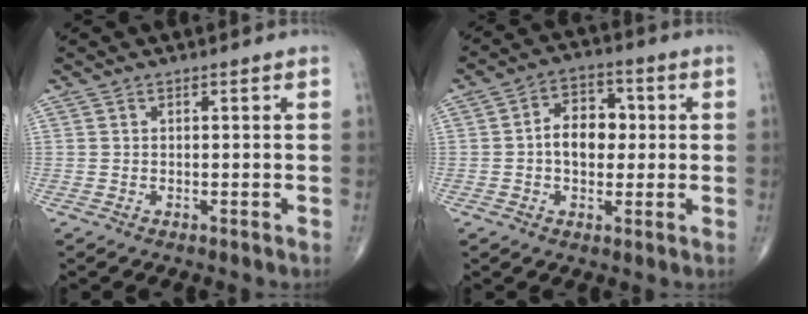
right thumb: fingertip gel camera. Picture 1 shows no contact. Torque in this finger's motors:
{"motor_torque": [0.15, 0.29, 0.77, 0.13, 0.05]}